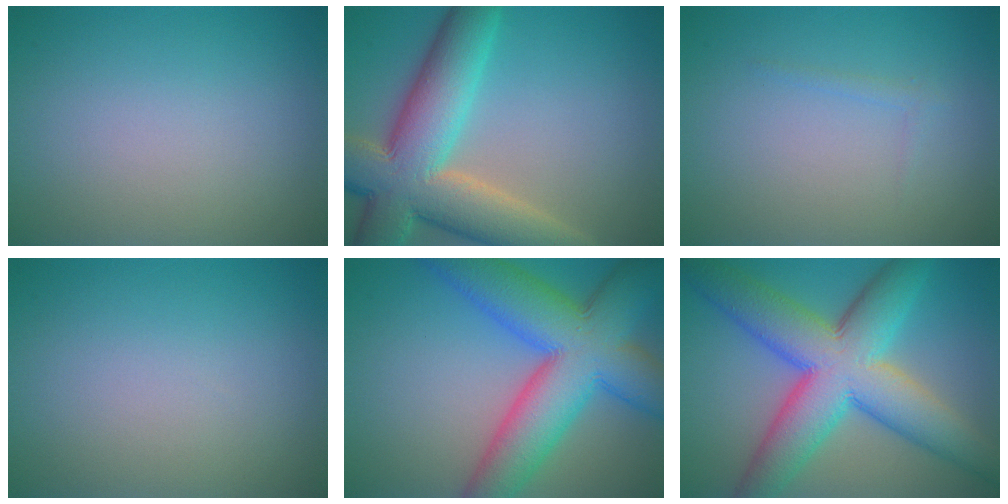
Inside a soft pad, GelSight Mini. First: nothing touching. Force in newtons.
{"total": 11.6, "press": 11.5, "slide": 1.3}
{"total": 0.7, "press": 0.7, "slide": 0.0}
{"total": 0.0}
{"total": 12.1, "press": 12.1, "slide": 0.4}
{"total": 11.6, "press": 11.6, "slide": 0.2}